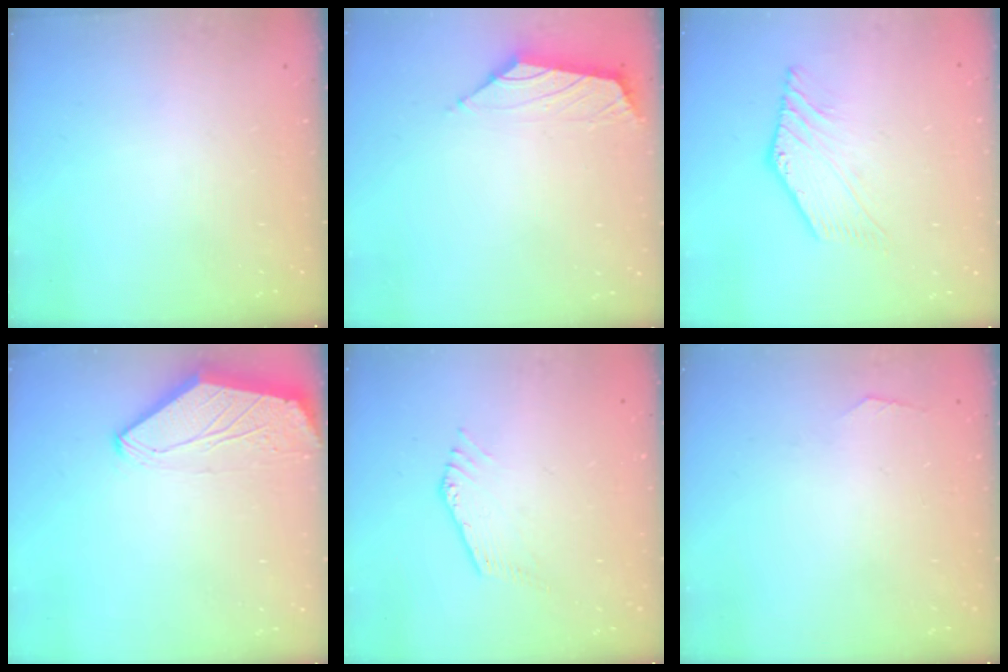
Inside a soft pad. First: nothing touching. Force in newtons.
{"total": 1.4, "press": 1.3, "slide": 0.6}
{"total": 4.9, "press": 4.8, "slide": 0.9}
{"total": 0.0}
{"total": 0.5, "press": 0.3, "slide": 0.4}
{"total": 1.4, "press": 1.4, "slide": 0.3}